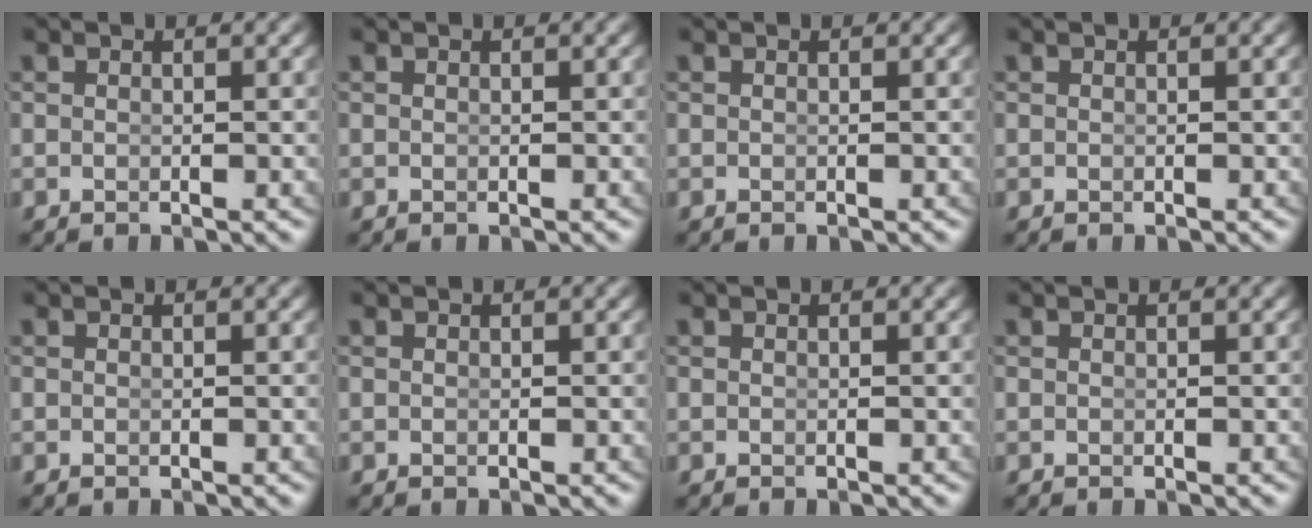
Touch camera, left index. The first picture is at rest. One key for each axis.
{"total": 0.0}
{"total": 0.0}
{"total": 0.0}
{"total": 0.0}
{"total": 0.0}
{"total": 0.0}
{"total": 0.0}